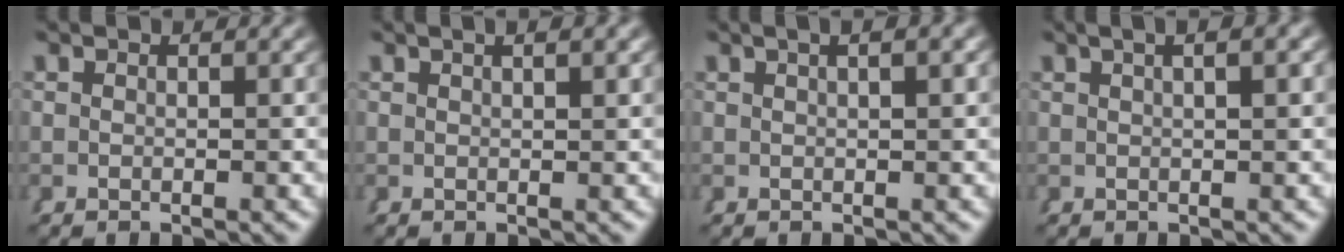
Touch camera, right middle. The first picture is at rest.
{"total": 1.5, "force": [0.9, 0.1, 1.2], "torque": [-0.014, 0.011, 0.011]}
{"total": 2.4, "force": [1.1, 0.4, 2.1], "torque": [-0.016, 0.019, 0.011]}
{"total": 2.8, "force": [1.3, 0.4, 2.5], "torque": [-0.018, 0.022, 0.014]}